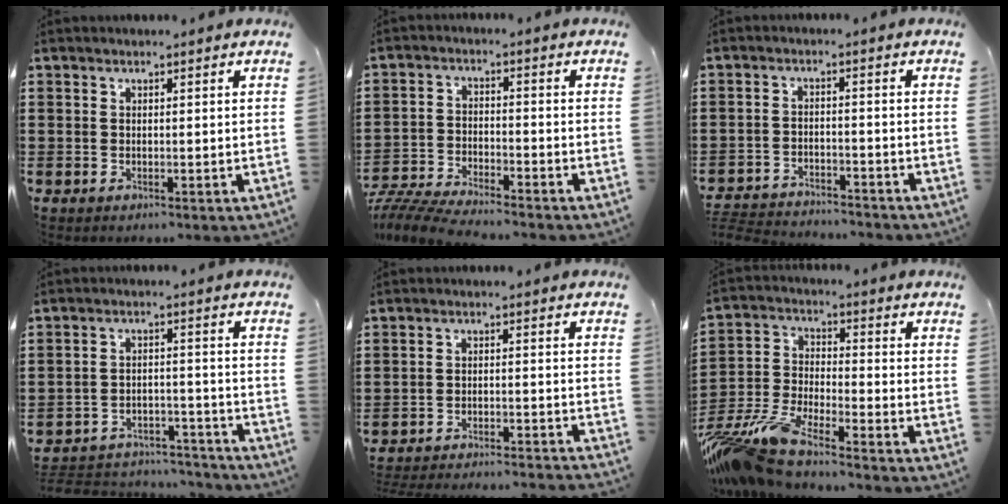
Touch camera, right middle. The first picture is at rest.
{"total": 6.0, "force": [-5.9, 0.2, 1.4], "torque": [-0.040, -0.005, -0.118]}
{"total": 3.6, "force": [-3.6, 0.3, 0.3], "torque": [-0.018, -0.004, -0.078]}
{"total": 4.5, "force": [-4.4, 0.9, 0.6], "torque": [-0.023, 0.002, -0.093]}
{"total": 3.7, "force": [-3.6, -0.3, 0.6], "torque": [-0.014, -0.005, -0.075]}
{"total": 9.8, "force": [-9.1, 0.7, 3.8], "torque": [-0.099, -0.005, -0.187]}